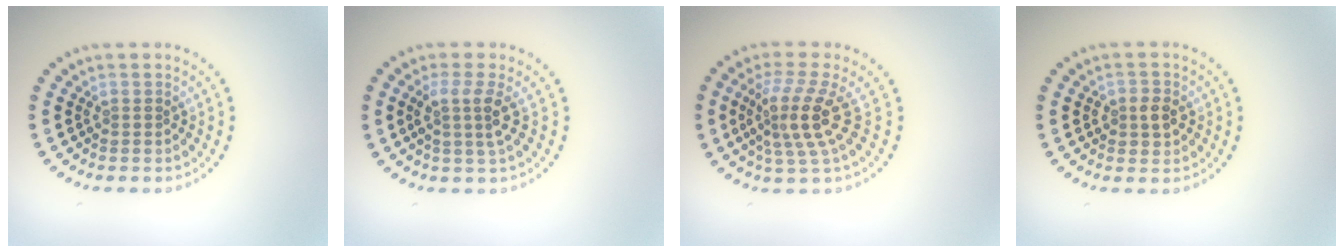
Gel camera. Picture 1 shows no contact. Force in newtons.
{"total": 2.6, "press": 2.1, "slide": 1.6}
{"total": 4.1, "press": 3.1, "slide": 2.7}
{"total": 1.9, "press": 1.8, "slide": 0.5}